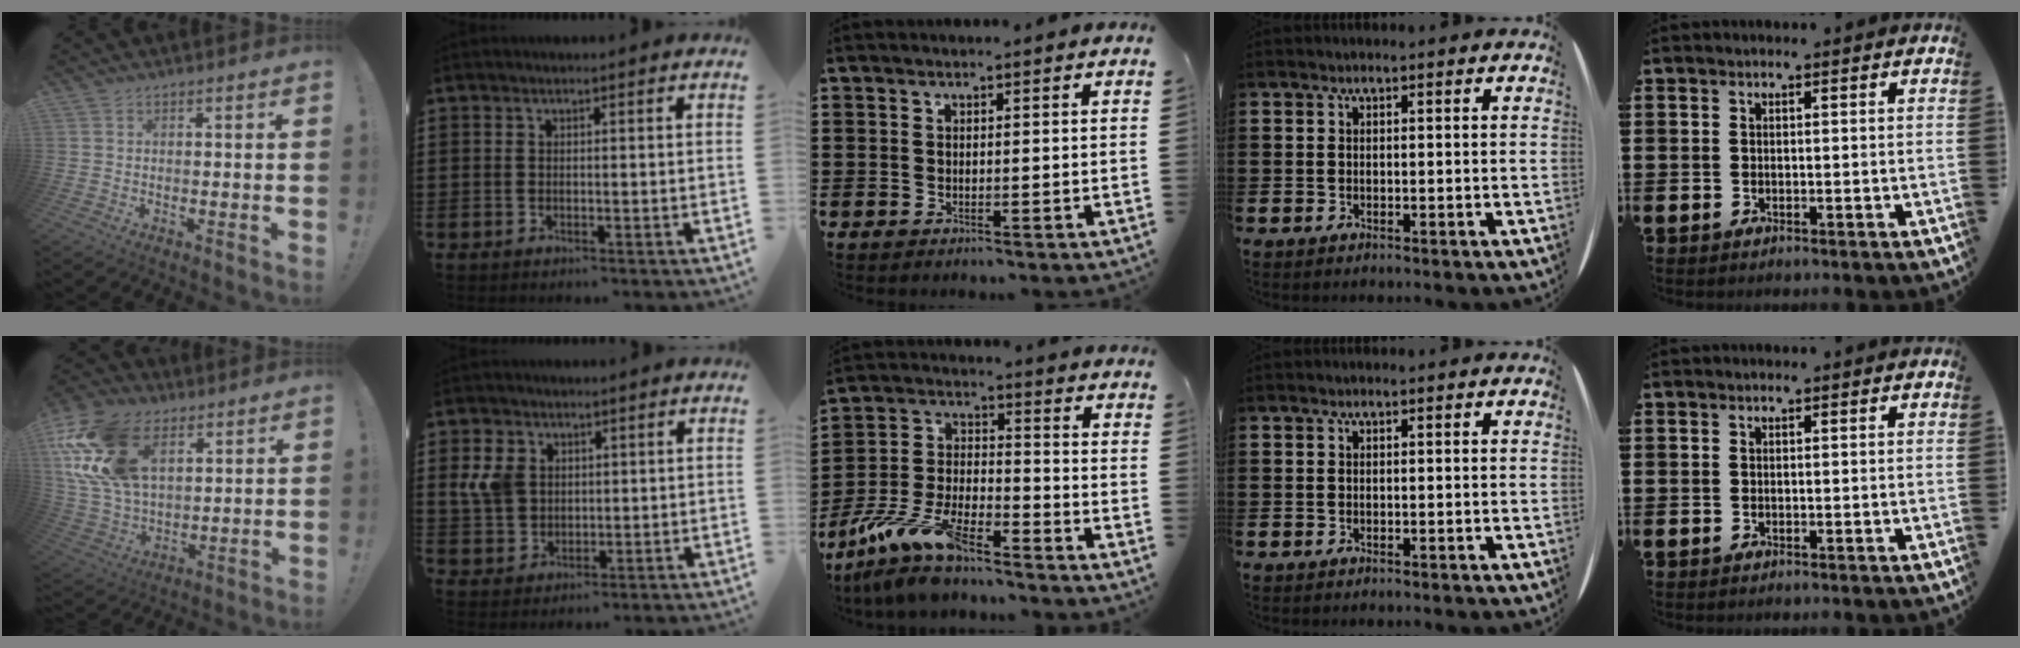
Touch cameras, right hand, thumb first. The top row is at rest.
{"thumb": {"total": 22.8, "force": [9.2, 14.6, 14.9], "torque": [-0.292, -0.031, 0.174]}, "index": {"total": 5.6, "force": [1.4, 4.7, 2.7], "torque": [-0.091, 0.010, 0.020]}, "middle": {"total": 11.3, "force": [-9.3, 2.7, 5.8], "torque": [-0.125, 0.017, -0.182]}}